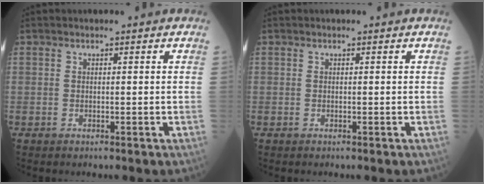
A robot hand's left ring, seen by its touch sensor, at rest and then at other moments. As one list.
[{"total": 0.0}]